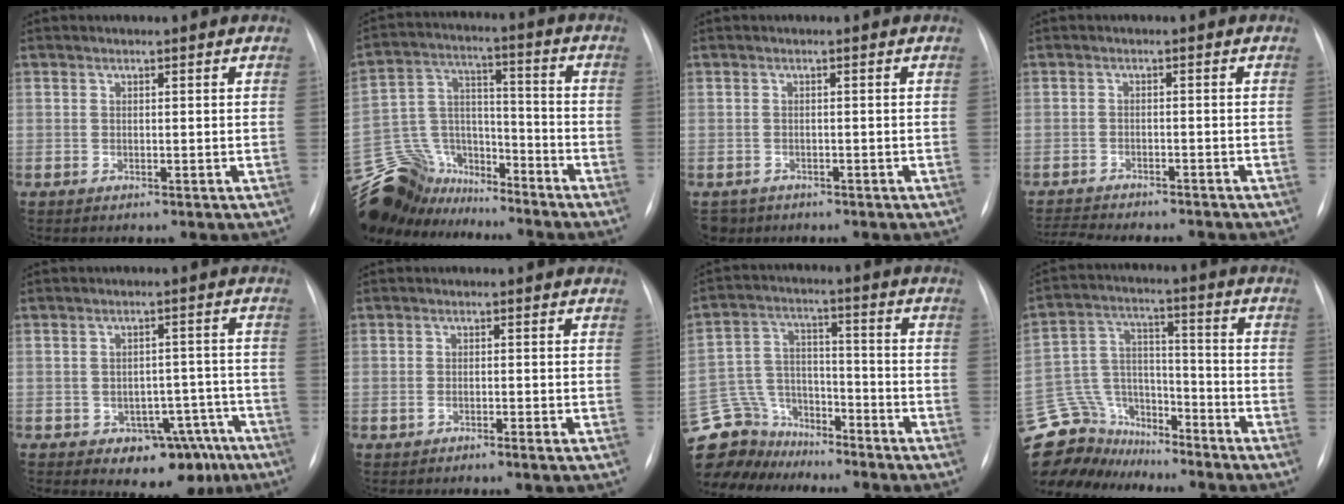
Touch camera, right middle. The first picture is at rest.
{"total": 16.4, "force": [-14.5, 6.8, 3.4], "torque": [-0.083, 0.052, -0.250]}
{"total": 3.1, "force": [-2.2, 2.1, -0.1], "torque": [0.004, 0.001, -0.036]}
{"total": 10.6, "force": [-9.9, 1.4, 3.6], "torque": [-0.057, -0.003, -0.137]}
{"total": 8.8, "force": [-5.6, 5.3, 4.3], "torque": [-0.028, 0.033, -0.066]}
{"total": 1.2, "force": [-0.8, 0.2, 0.9], "torque": [-0.020, 0.002, -0.013]}
{"total": 12.8, "force": [-11.4, 5.7, 1.3], "torque": [-0.046, 0.044, -0.204]}
{"total": 16.0, "force": [-14.2, 6.6, 3.1], "torque": [-0.078, 0.049, -0.245]}